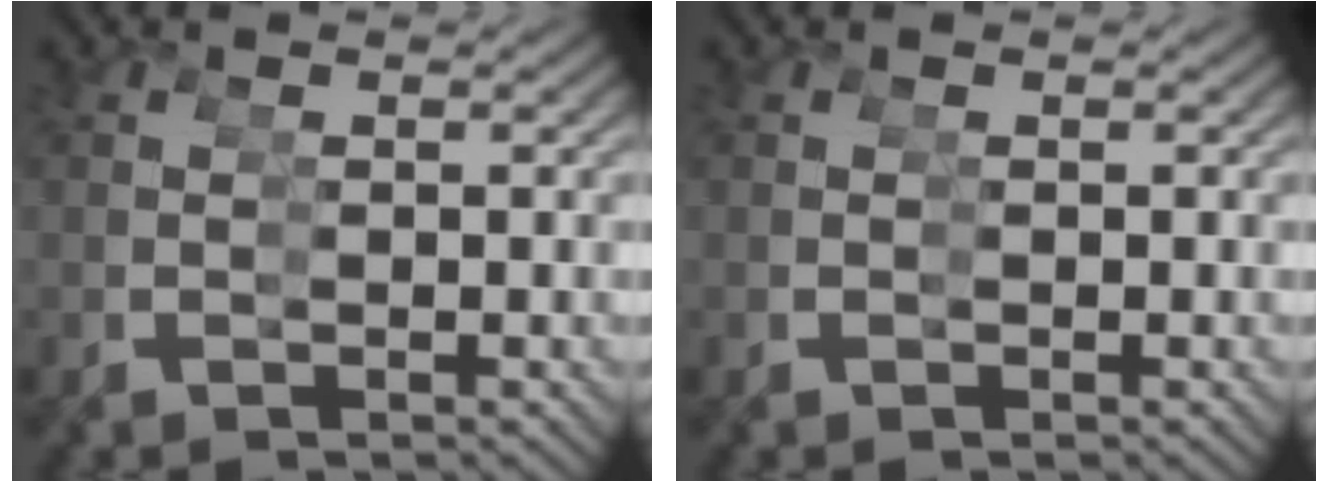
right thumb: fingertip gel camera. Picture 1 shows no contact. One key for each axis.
{"total": 0.0}